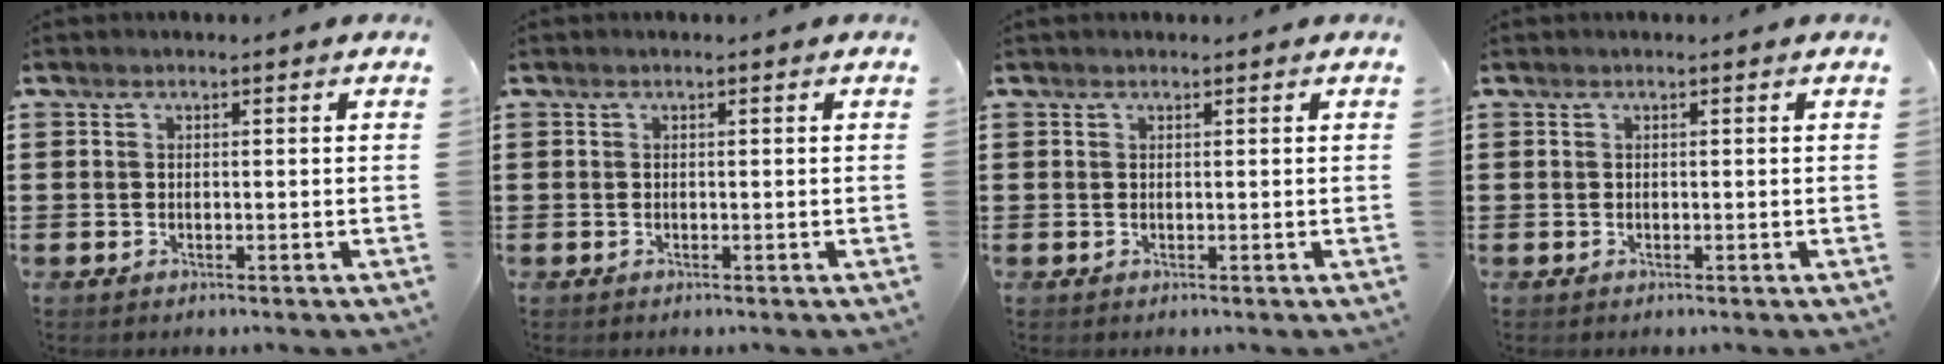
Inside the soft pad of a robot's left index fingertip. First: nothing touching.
{"total": 0.0}
{"total": 0.0}
{"total": 0.0}